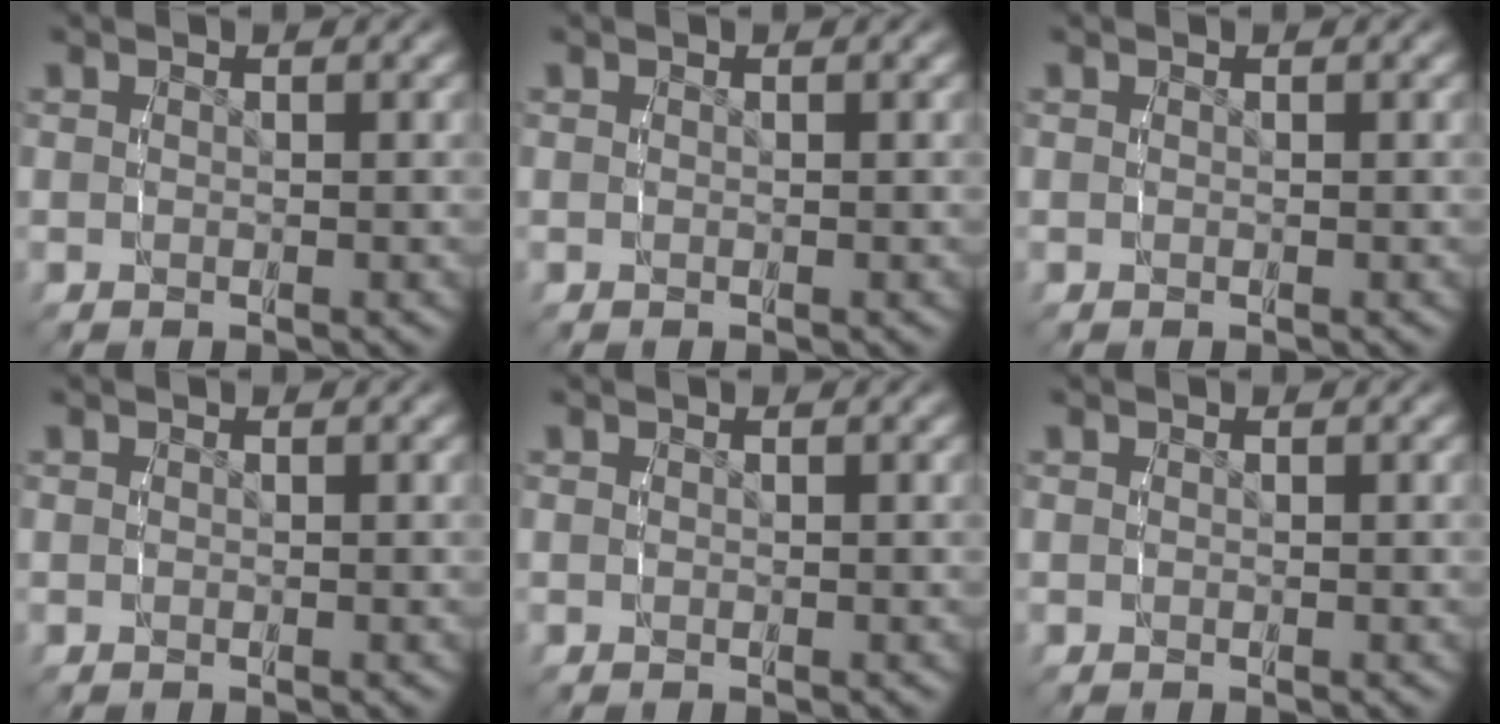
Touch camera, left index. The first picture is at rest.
{"total": 0.0}
{"total": 0.0}
{"total": 0.0}
{"total": 0.0}
{"total": 0.0}